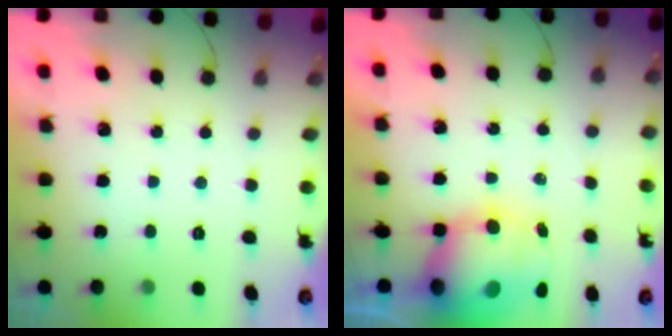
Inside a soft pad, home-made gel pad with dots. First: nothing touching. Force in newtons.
{"total": 11.6, "press": 11.2, "slide": 2.9}